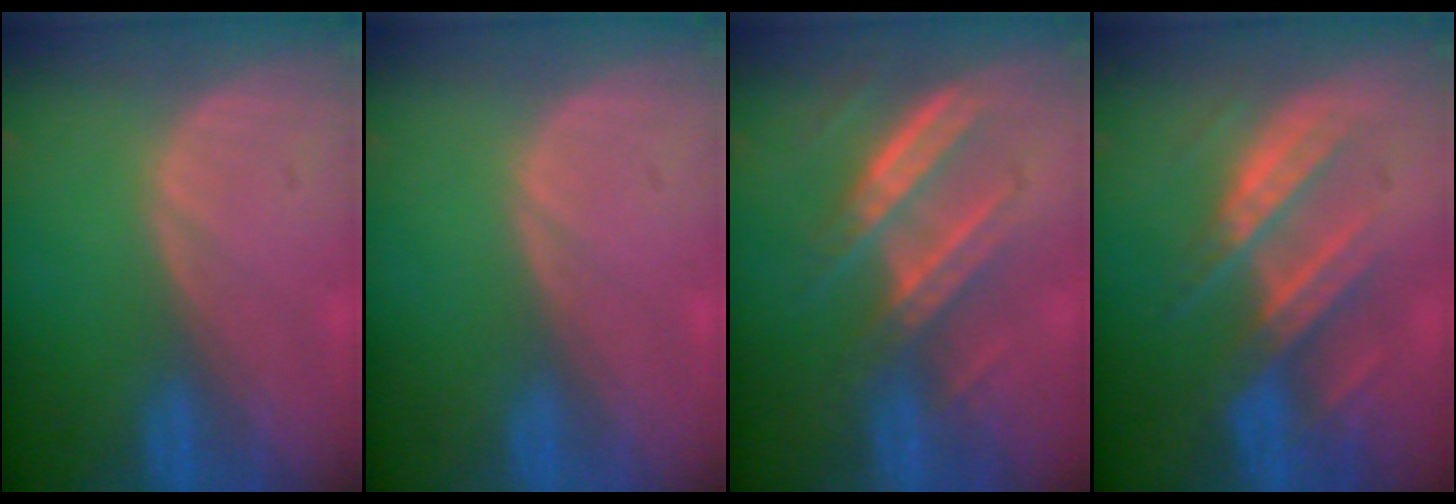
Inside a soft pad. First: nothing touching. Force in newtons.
{"total": 0.0}
{"total": 7.8, "press": 7.0, "slide": 3.4}
{"total": 8.8, "press": 7.8, "slide": 4.0}